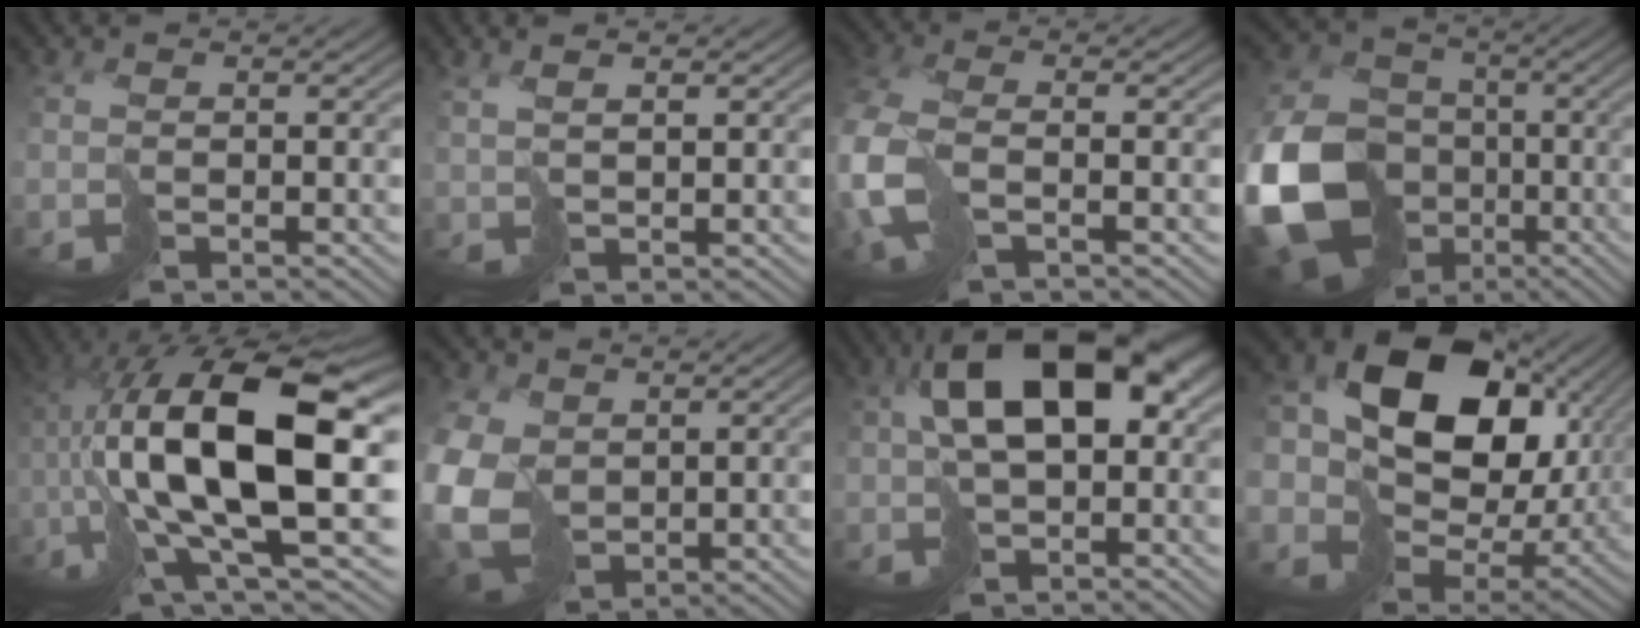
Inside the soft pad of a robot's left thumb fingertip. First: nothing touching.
{"total": 2.3, "force": [1.8, 0.6, 1.4], "torque": [-0.009, 0.006, 0.028]}
{"total": 8.4, "force": [-1.9, 4.8, 6.6], "torque": [-0.214, -0.020, -0.039]}
{"total": 19.7, "force": [-5.9, 16.0, 9.8], "torque": [-0.265, -0.053, -0.089]}
{"total": 19.0, "force": [1.4, 7.5, 17.4], "torque": [-0.327, 0.006, 0.022]}
{"total": 10.7, "force": [0.0, 8.2, 6.9], "torque": [-0.216, -0.024, 0.003]}
{"total": 13.0, "force": [0.7, 7.0, 10.9], "torque": [-0.181, -0.004, 0.016]}
{"total": 20.4, "force": [5.3, 15.9, 11.6], "torque": [-0.271, -0.002, 0.114]}